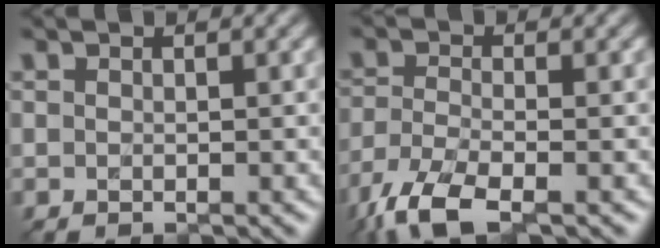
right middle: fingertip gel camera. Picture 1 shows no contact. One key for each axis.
{"total": 5.6, "fx": -4.1, "fy": 1.6, "fz": 3.6, "tx": -0.088, "ty": -0.007, "tz": -0.089}